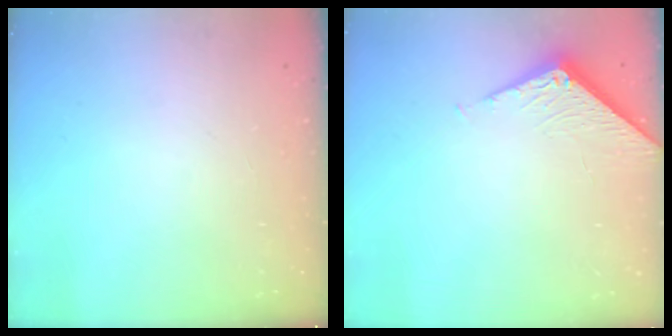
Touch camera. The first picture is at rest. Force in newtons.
{"total": 5.0, "press": 5.0, "slide": 0.3}